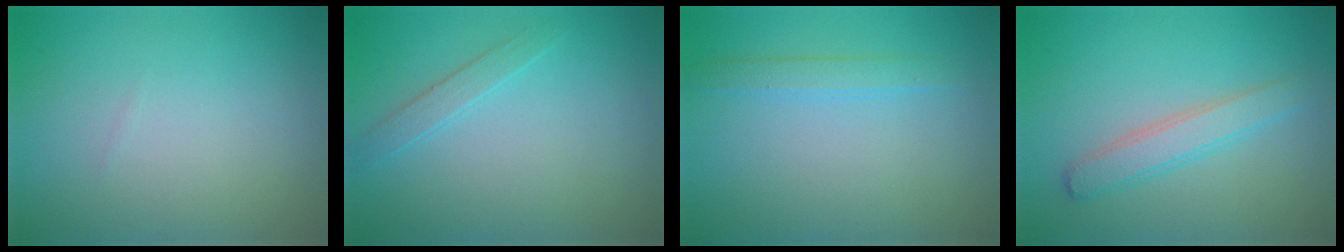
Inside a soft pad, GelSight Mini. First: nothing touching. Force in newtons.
{"total": 1.4, "press": 1.4, "slide": 0.1}
{"total": 1.5, "press": 1.5, "slide": 0.1}
{"total": 2.5, "press": 2.5, "slide": 0.1}